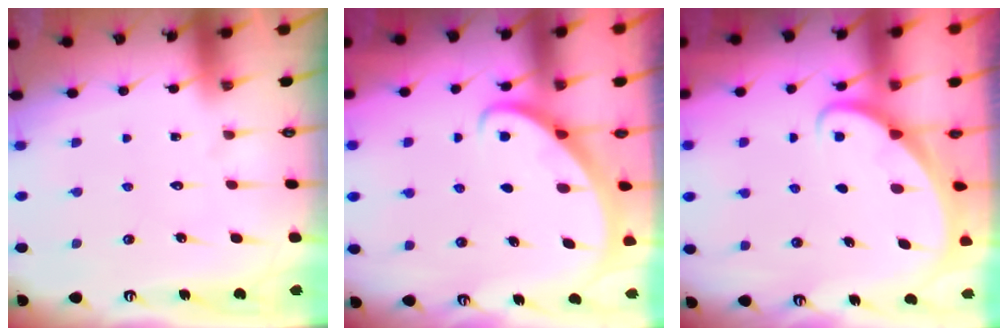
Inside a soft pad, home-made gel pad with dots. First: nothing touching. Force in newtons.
{"total": 3.0, "press": 3.0, "slide": 0.2}
{"total": 1.8, "press": 1.7, "slide": 0.1}